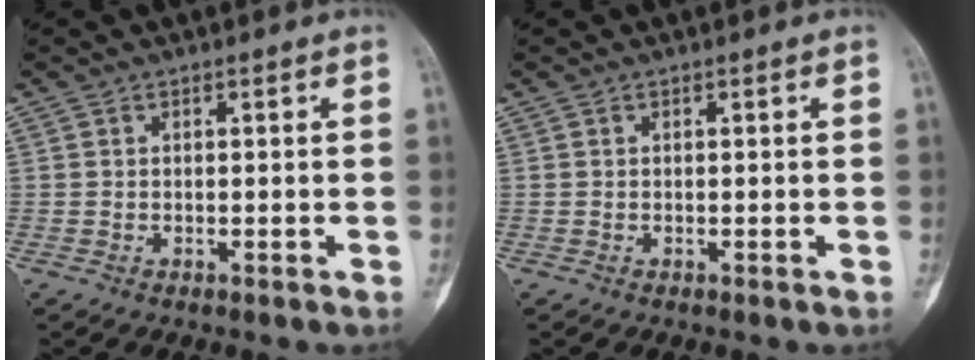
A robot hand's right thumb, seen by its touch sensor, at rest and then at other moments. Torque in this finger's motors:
{"motor_torque": [2.16, 2.18, 0.00, 0.00, 0.02]}